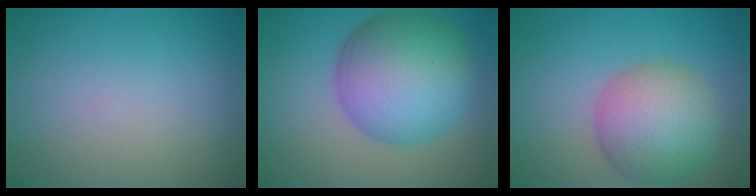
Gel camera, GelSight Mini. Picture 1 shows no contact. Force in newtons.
{"total": 11.1, "press": 11.1, "slide": 0.2}
{"total": 7.6, "press": 7.6, "slide": 0.4}